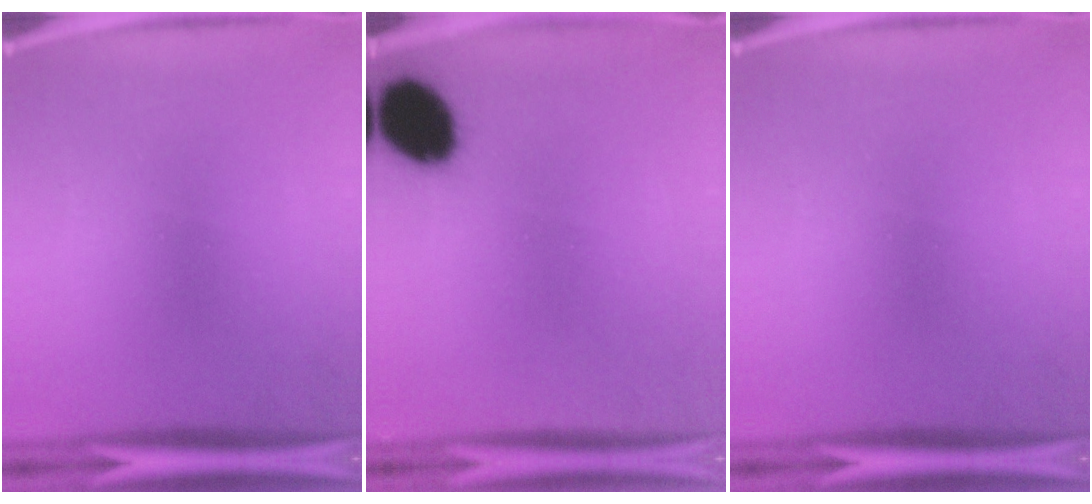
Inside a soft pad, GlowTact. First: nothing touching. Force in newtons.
{"total": 12.3}
{"total": 0.0}